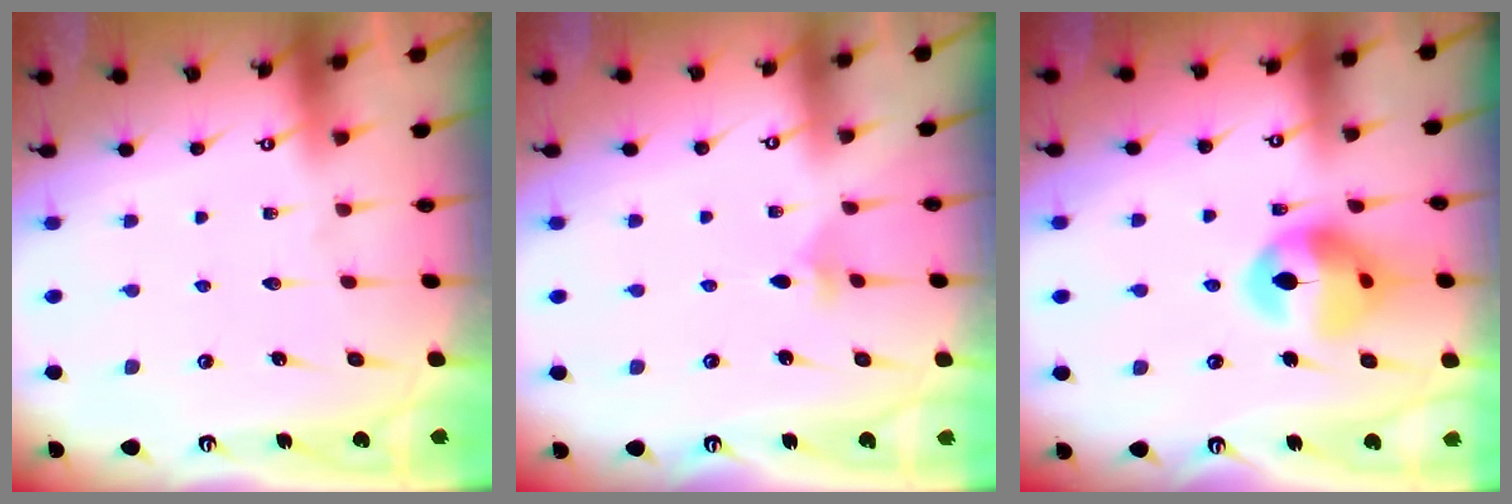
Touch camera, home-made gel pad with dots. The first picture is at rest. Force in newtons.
{"total": 2.2, "press": 2.2, "slide": 0.6}
{"total": 14.7, "press": 14.5, "slide": 2.1}